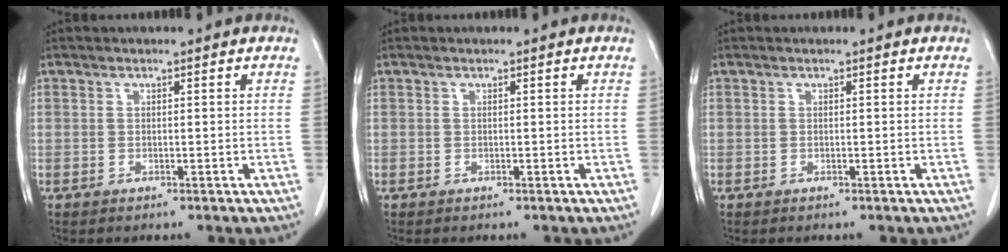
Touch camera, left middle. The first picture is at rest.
{"total": 0.0}
{"total": 0.0}